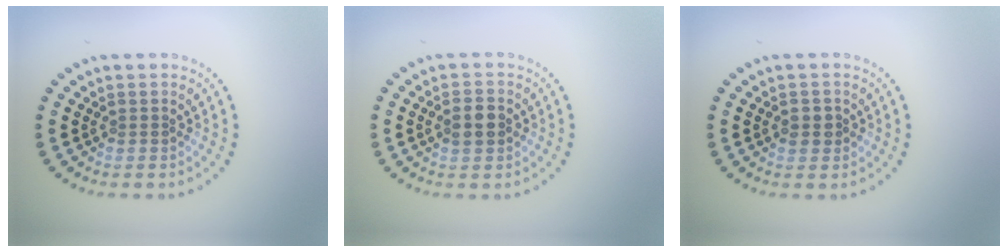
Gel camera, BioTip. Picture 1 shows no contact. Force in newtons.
{"total": 2.4, "press": 2.4, "slide": 0.1}
{"total": 1.6, "press": 1.6, "slide": 0.3}